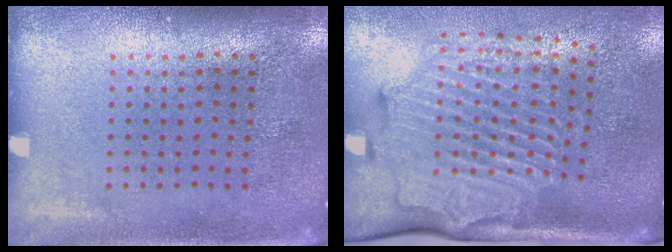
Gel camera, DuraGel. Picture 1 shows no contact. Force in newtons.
{"total": 2.8, "press": 2.2, "slide": 1.8}